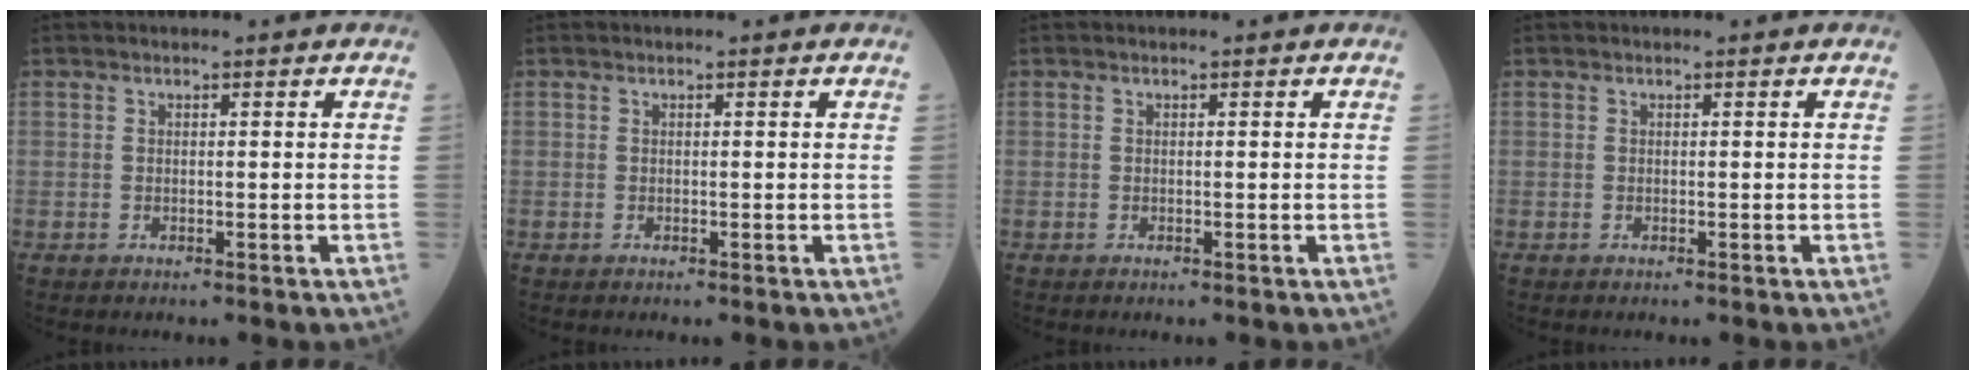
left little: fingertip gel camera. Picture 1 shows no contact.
{"total": 0.0}
{"total": 0.0}
{"total": 0.0}